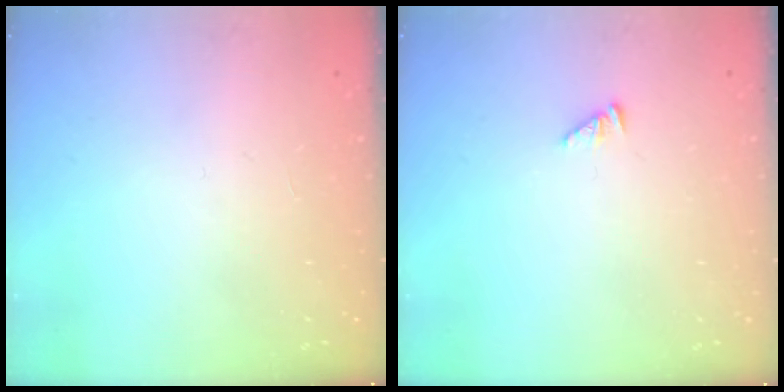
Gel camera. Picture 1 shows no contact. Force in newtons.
{"total": 2.1, "press": 2.1, "slide": 0.3}